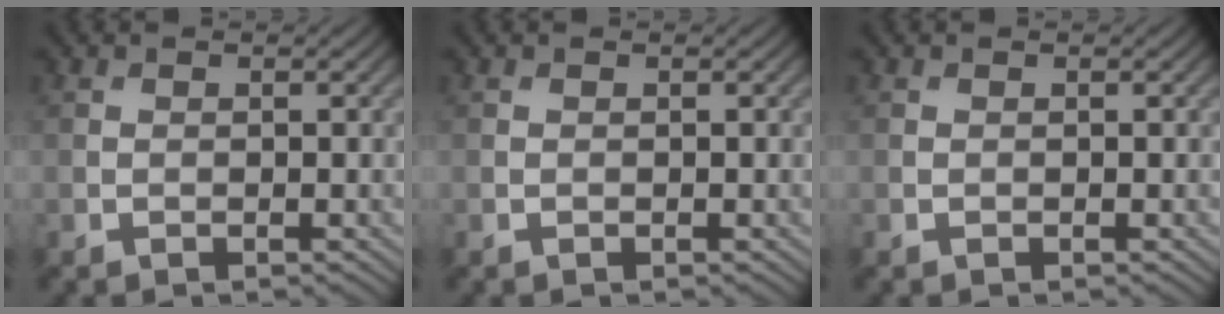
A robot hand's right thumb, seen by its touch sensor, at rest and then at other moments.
{"total": 0.0}
{"total": 0.0}